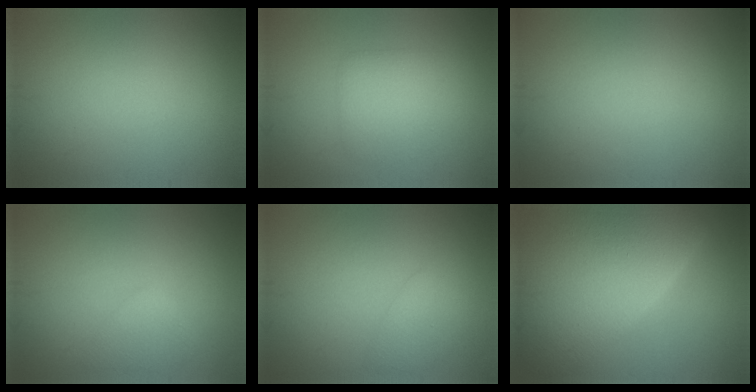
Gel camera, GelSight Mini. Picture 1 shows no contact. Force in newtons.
{"total": 3.0, "press": 3.0, "slide": 0.0}
{"total": 0.0}
{"total": 1.6, "press": 1.6, "slide": 0.1}
{"total": 1.8, "press": 1.8, "slide": 0.1}
{"total": 11.2, "press": 11.2, "slide": 0.9}